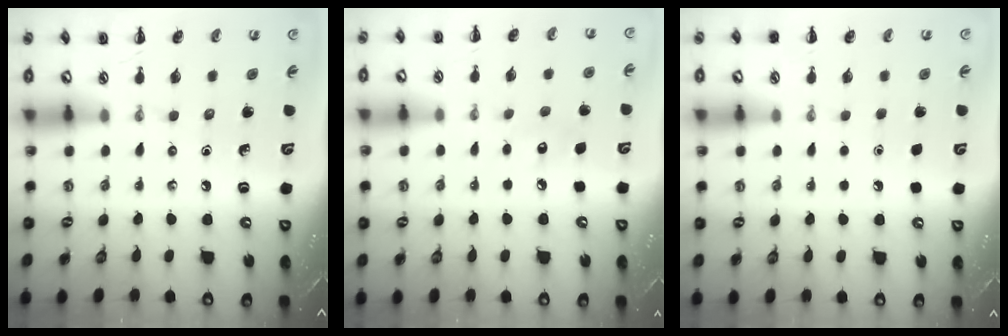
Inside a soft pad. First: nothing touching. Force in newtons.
{"total": 5.5, "press": 5.3, "slide": 1.4}
{"total": 1.6, "press": 1.6, "slide": 0.1}